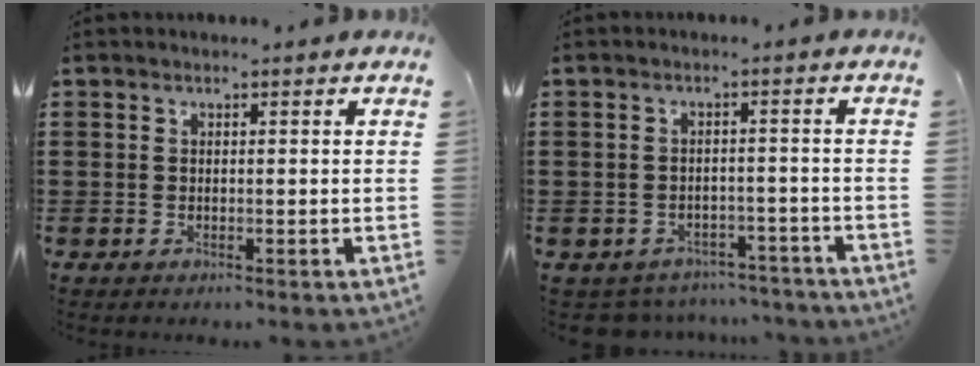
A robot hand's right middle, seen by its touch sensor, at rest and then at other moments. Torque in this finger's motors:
{"motor_torque": [0.03, 0.03, 0.03, 0.01]}